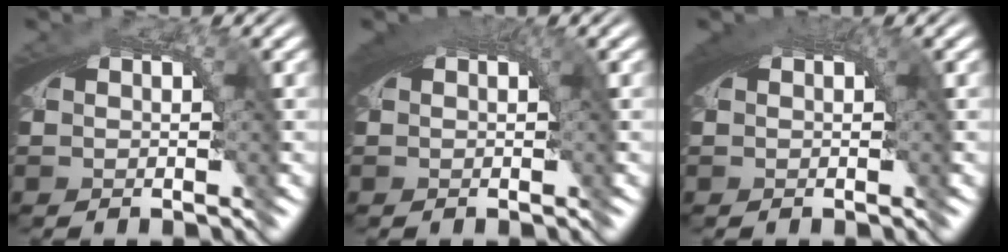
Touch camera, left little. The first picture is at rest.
{"total": 2.3, "force": [1.0, 0.5, 2.0], "torque": [-0.024, 0.008, 0.015]}
{"total": 2.2, "force": [0.9, 0.4, 2.0], "torque": [-0.025, 0.008, 0.014]}